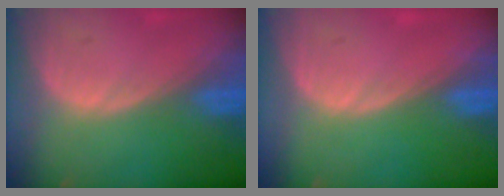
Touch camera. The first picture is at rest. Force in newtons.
{"total": 0.0}